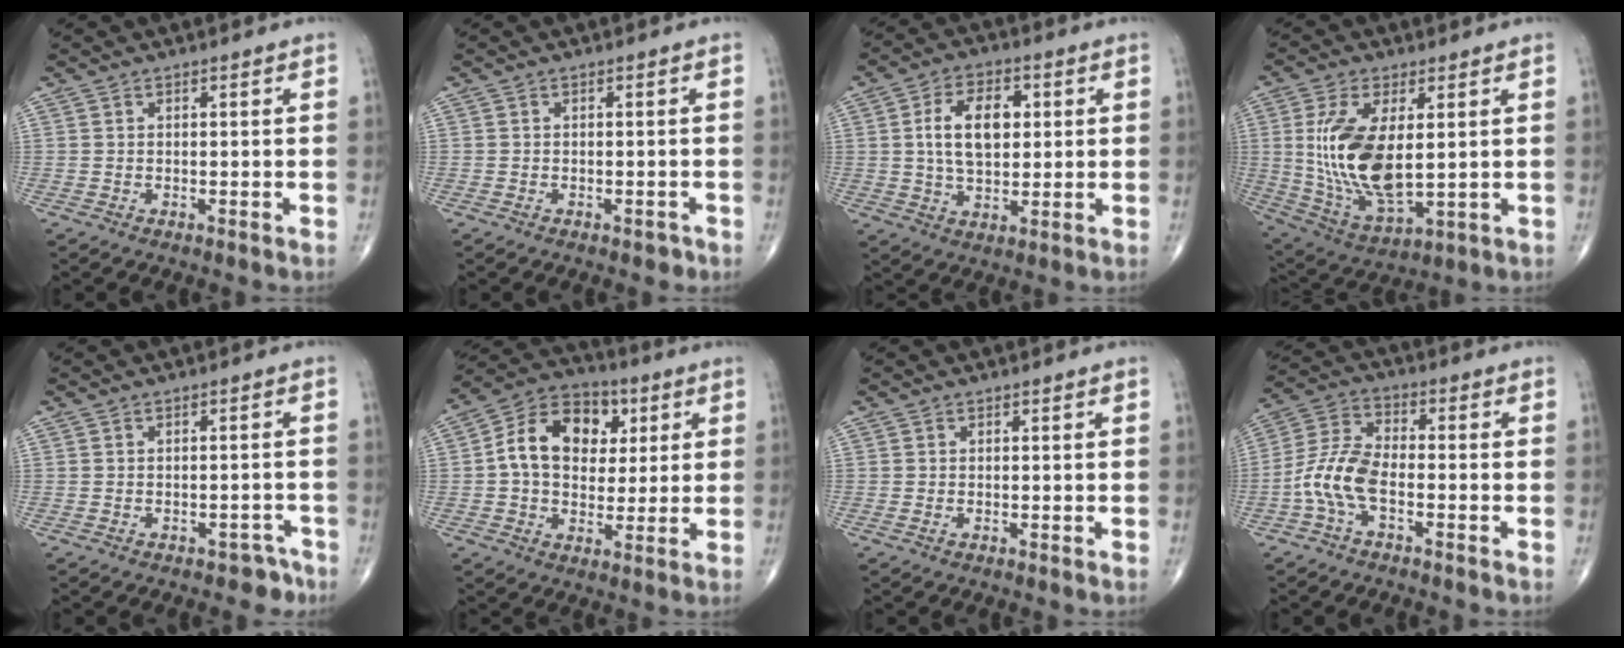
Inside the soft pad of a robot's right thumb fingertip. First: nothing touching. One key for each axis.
{"total": 1.1, "fx": -0.8, "fy": 0.6, "fz": 0.4, "tx": -0.003, "ty": 0.006, "tz": -0.009}
{"total": 10.8, "fx": 1.8, "fy": 6.4, "fz": 8.5, "tx": -0.130, "ty": 0.002, "tz": 0.033}
{"total": 16.4, "fx": 1.9, "fy": 7.5, "fz": 14.5, "tx": -0.287, "ty": -0.021, "tz": 0.051}
{"total": 3.2, "fx": -2.4, "fy": 2.0, "fz": 0.6, "tx": 0.003, "ty": 0.026, "tz": -0.027}
{"total": 14.8, "fx": 2.9, "fy": 10.8, "fz": 9.7, "tx": -0.128, "ty": 0.012, "tz": 0.040}
{"total": 0.5, "fx": -0.1, "fy": 0.2, "fz": 0.4, "tx": -0.011, "ty": -0.003, "tz": -0.002}
{"total": 8.8, "fx": -3.0, "fy": 4.0, "fz": 7.2, "tx": -0.162, "ty": 0.030, "tz": -0.069}